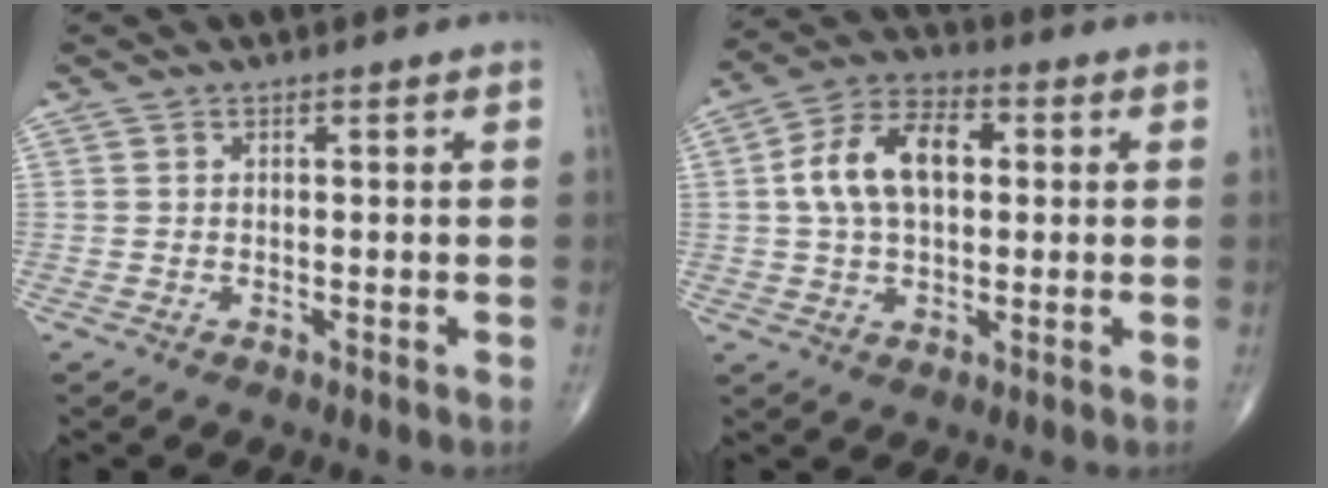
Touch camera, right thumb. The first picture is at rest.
{"total": 12.4, "force": [1.7, 7.4, 9.7], "torque": [-0.172, 0.024, 0.023]}